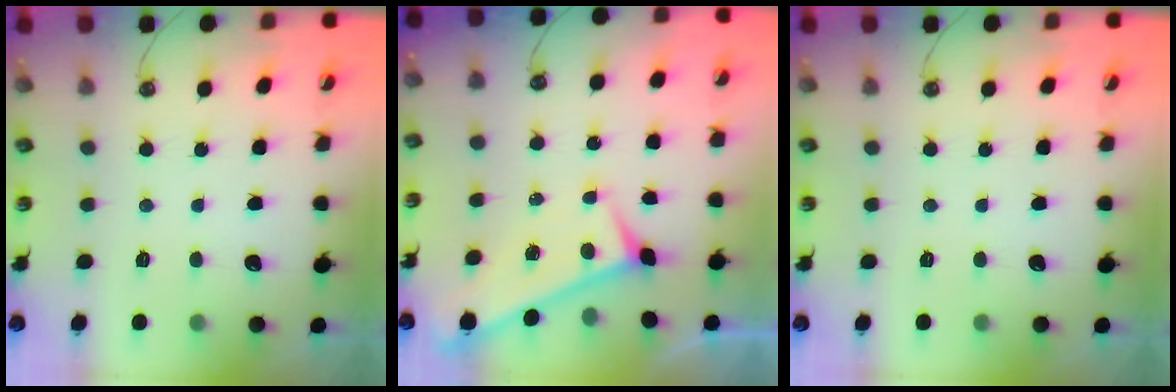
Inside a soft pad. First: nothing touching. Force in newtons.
{"total": 0.0}
{"total": 0.0}